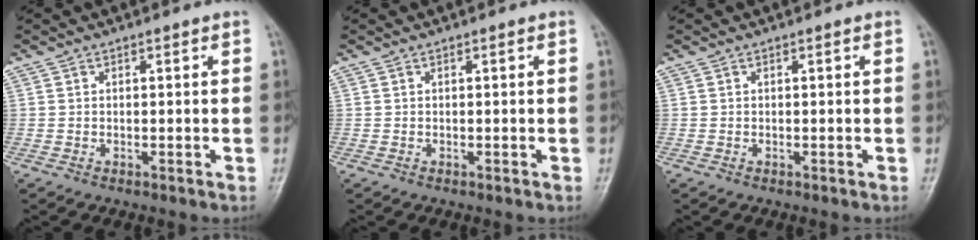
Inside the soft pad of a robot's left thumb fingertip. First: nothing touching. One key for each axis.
{"total": 0.0}
{"total": 0.0}